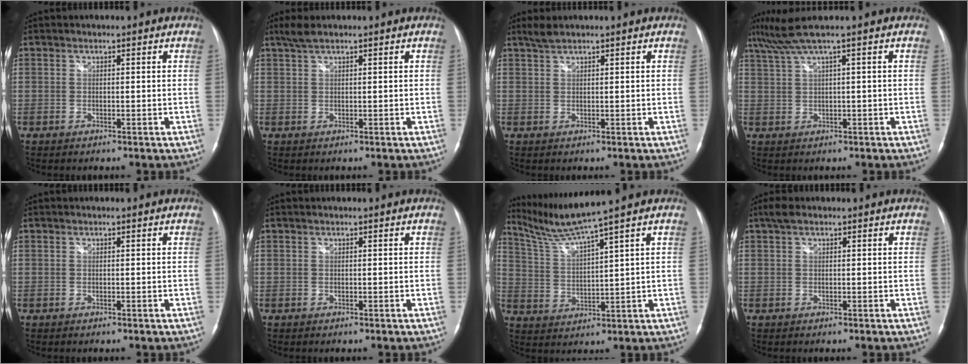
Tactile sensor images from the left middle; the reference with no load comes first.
{"total": 2.3, "force": [1.8, 0.1, 1.4], "torque": [-0.041, 0.011, 0.040]}
{"total": 1.8, "force": [1.6, -0.1, 0.9], "torque": [-0.026, 0.008, 0.036]}
{"total": 4.3, "force": [2.7, -1.3, 3.1], "torque": [-0.077, 0.024, 0.061]}
{"total": 0.0}
{"total": 0.0}
{"total": 7.7, "force": [6.5, -2.6, 3.2], "torque": [-0.074, -0.006, 0.133]}
{"total": 2.1, "force": [1.5, 0.7, 1.4], "torque": [-0.033, 0.019, 0.029]}